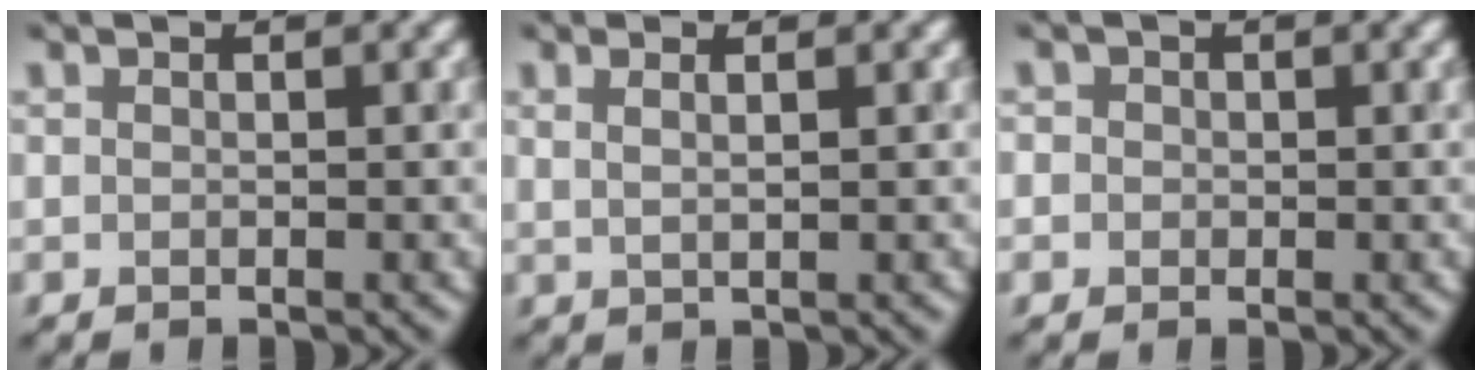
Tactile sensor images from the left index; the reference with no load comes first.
{"total": 2.2, "force": [1.0, 0.9, 1.7], "torque": [-0.014, -0.001, 0.003]}
{"total": 1.5, "force": [0.4, 1.4, 0.5], "torque": [0.004, 0.007, -0.007]}